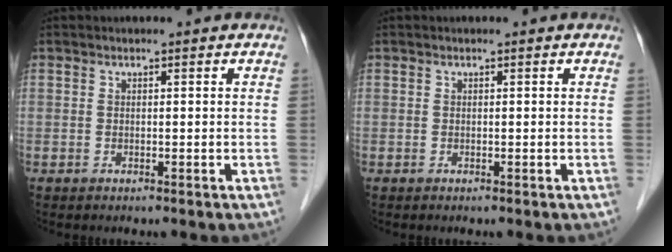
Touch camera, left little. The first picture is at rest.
{"total": 0.0}